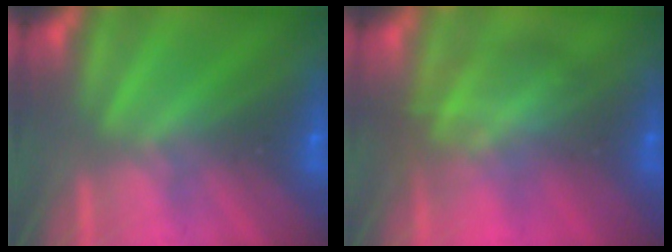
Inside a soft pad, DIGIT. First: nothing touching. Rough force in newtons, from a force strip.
{"total": 2.9}